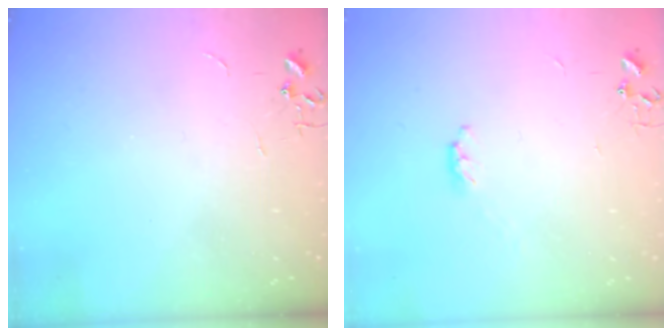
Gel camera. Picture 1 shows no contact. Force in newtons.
{"total": 3.3, "press": 3.3, "slide": 0.4}